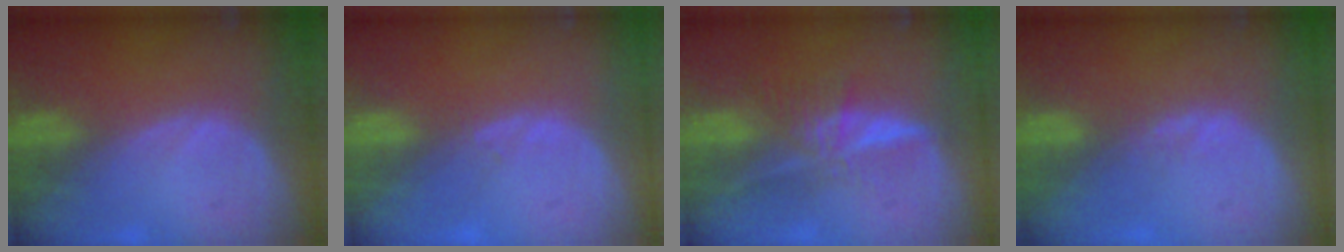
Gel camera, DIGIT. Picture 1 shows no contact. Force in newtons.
{"total": 0.6, "press": 0.5, "slide": 0.4}
{"total": 6.2, "press": 5.5, "slide": 2.9}
{"total": 1.3, "press": 1.1, "slide": 0.7}